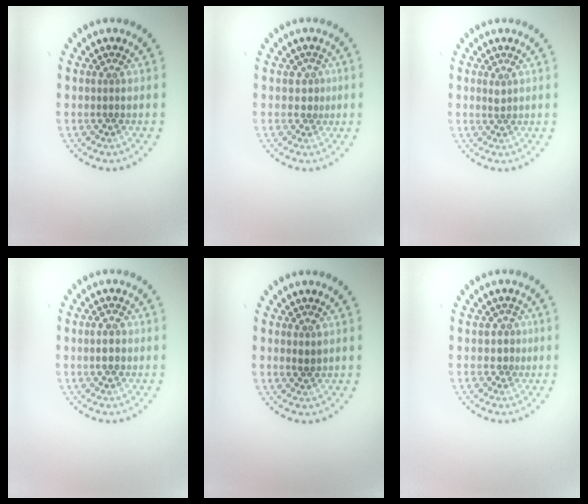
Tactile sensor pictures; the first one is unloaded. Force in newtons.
{"total": 1.3, "press": 1.0, "slide": 0.9}
{"total": 0.6, "press": 0.5, "slide": 0.3}
{"total": 1.6, "press": 1.6, "slide": 0.0}
{"total": 0.8, "press": 0.7, "slide": 0.4}
{"total": 1.7, "press": 1.4, "slide": 1.1}